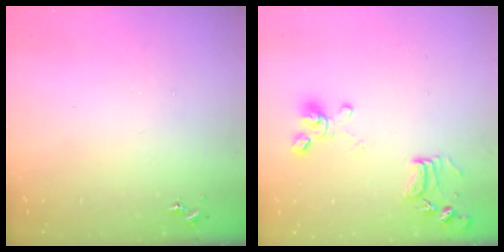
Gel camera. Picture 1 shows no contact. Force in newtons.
{"total": 13.1, "press": 13.0, "slide": 1.3}